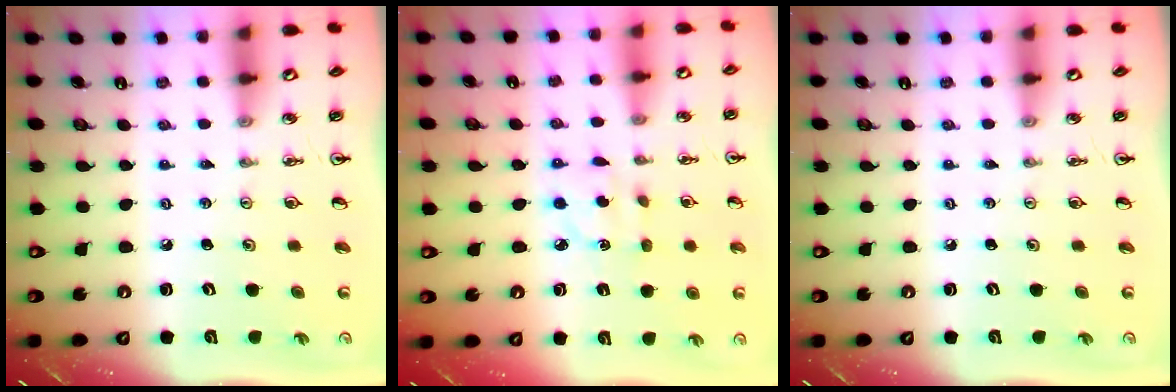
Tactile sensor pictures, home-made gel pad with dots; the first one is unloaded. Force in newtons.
{"total": 2.9, "press": 2.9, "slide": 0.0}
{"total": 0.0}